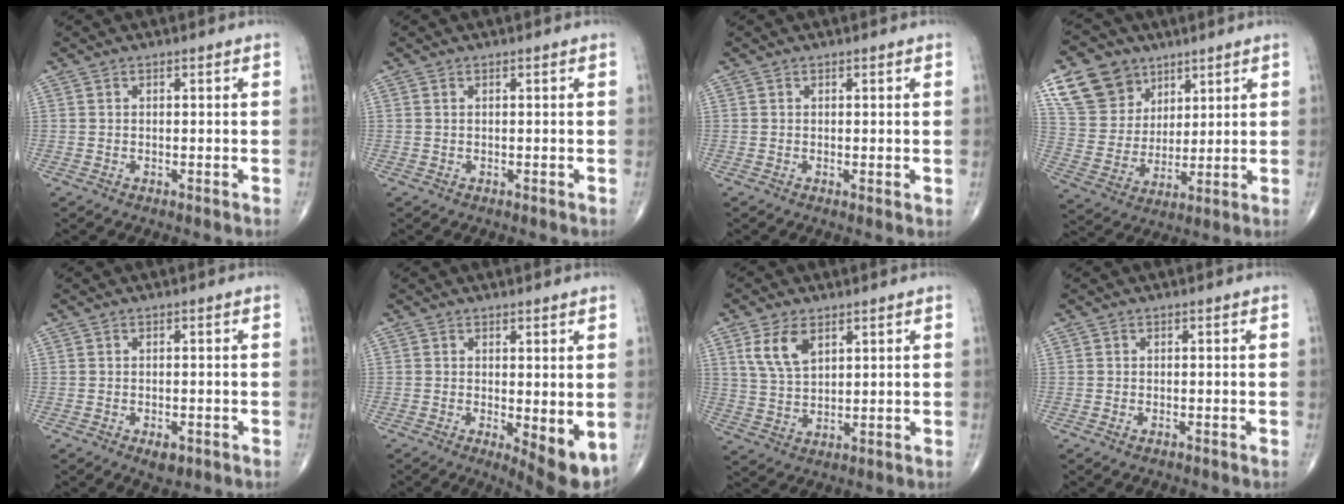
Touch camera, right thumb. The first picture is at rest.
{"total": 0.0}
{"total": 1.0, "force": [0.2, 0.3, 0.9], "torque": [-0.016, -0.005, 0.001]}
{"total": 13.8, "force": [7.9, 10.4, 4.6], "torque": [-0.062, -0.024, 0.157]}
{"total": 2.7, "force": [-1.2, 1.4, 1.9], "torque": [-0.025, 0.000, -0.014]}
{"total": 7.1, "force": [-1.0, 2.4, 6.6], "torque": [-0.088, -0.021, -0.009]}
{"total": 7.2, "force": [3.4, 3.8, 5.0], "torque": [-0.090, -0.013, 0.075]}
{"total": 0.7, "force": [-0.4, 0.3, 0.5], "torque": [-0.011, 0.001, -0.006]}